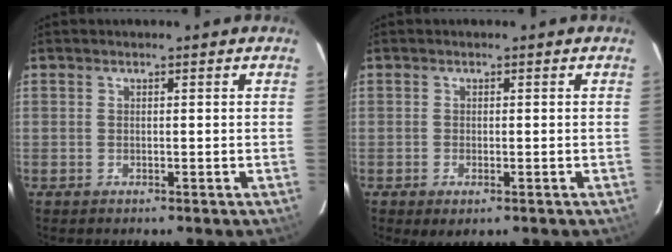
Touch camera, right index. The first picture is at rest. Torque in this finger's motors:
{"motor_torque": [0.57, -0.49, 0.21, 0.05]}